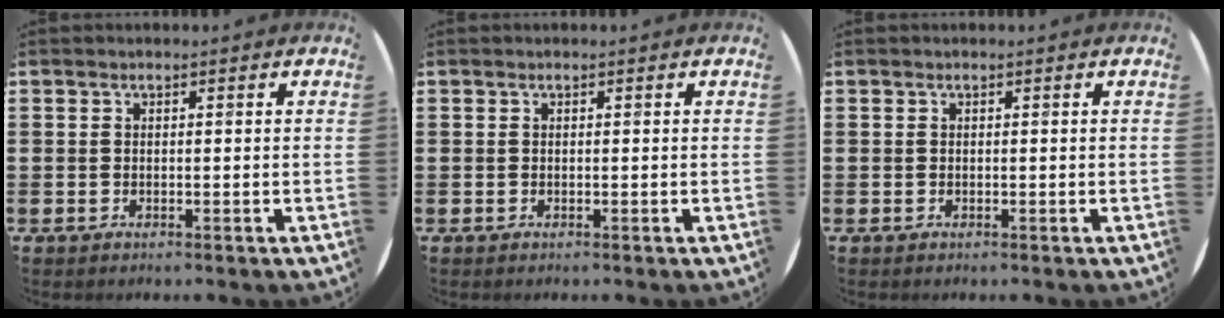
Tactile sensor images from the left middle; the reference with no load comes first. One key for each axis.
{"total": 0.0}
{"total": 0.0}